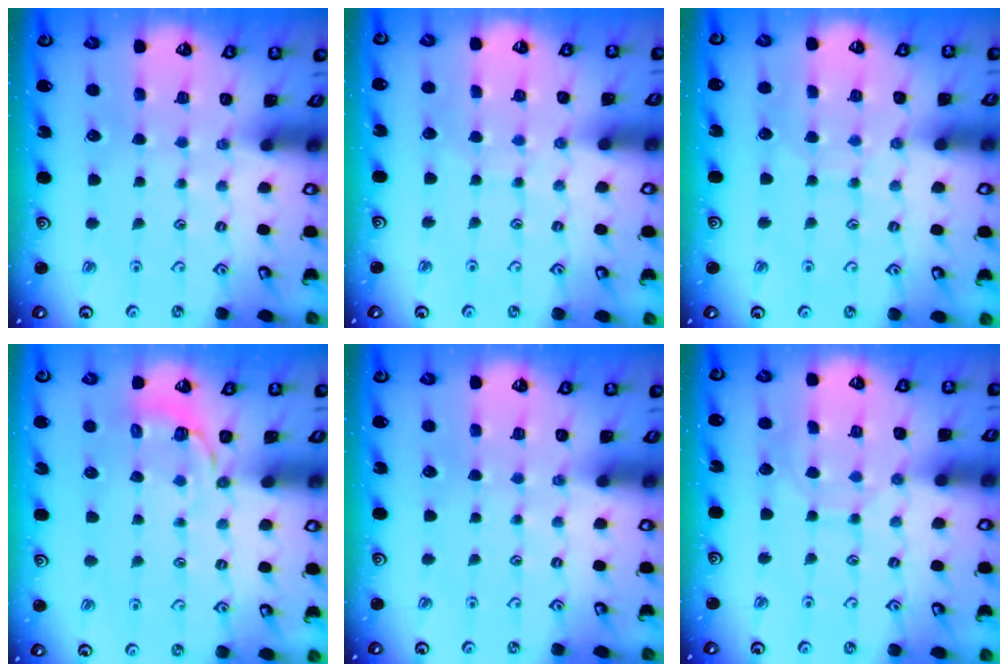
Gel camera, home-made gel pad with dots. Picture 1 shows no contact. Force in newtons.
{"total": 4.4, "press": 4.3, "slide": 0.4}
{"total": 6.3, "press": 6.2, "slide": 0.6}
{"total": 4.2, "press": 3.2, "slide": 2.6}
{"total": 0.0}
{"total": 4.8, "press": 4.8, "slide": 0.2}